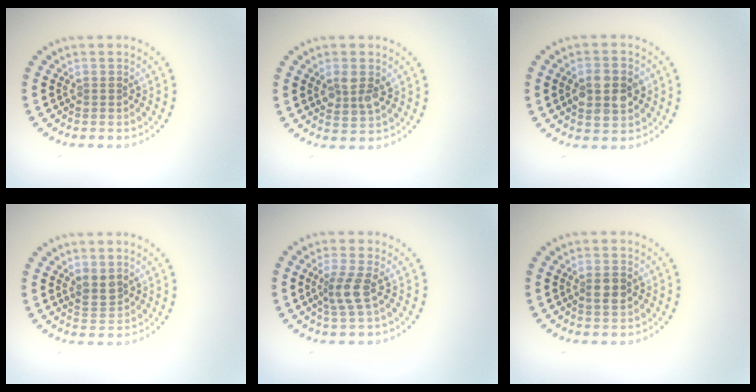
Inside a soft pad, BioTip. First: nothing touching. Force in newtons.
{"total": 2.6, "press": 2.5, "slide": 0.7}
{"total": 4.5, "press": 4.5, "slide": 0.1}
{"total": 1.8, "press": 1.6, "slide": 0.7}
{"total": 2.5, "press": 1.9, "slide": 1.6}
{"total": 1.9, "press": 1.9, "slide": 0.3}